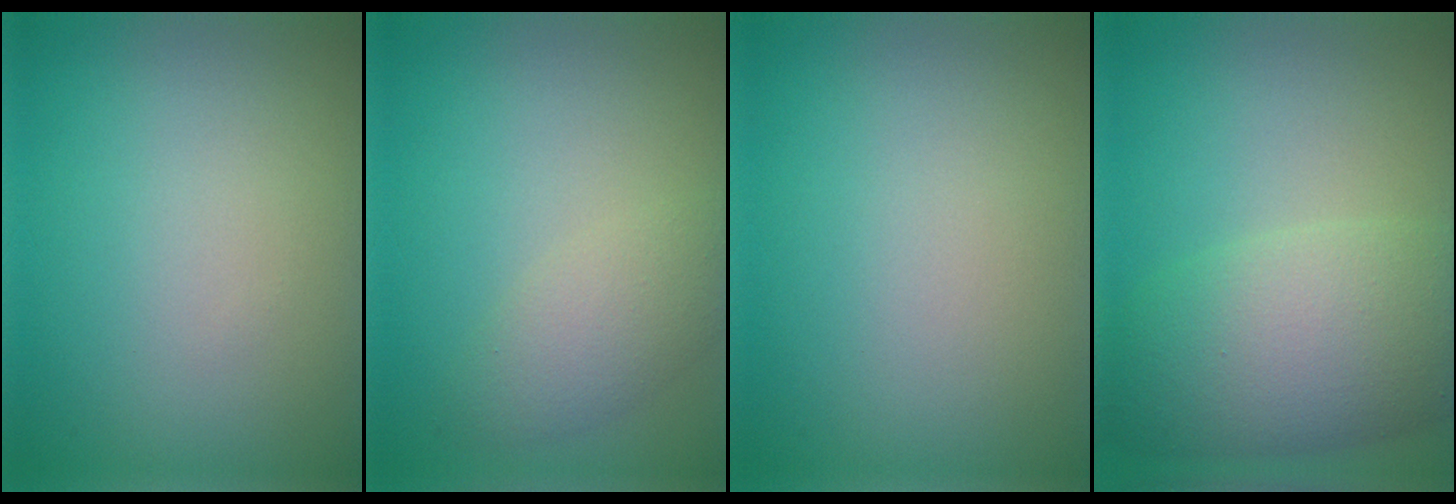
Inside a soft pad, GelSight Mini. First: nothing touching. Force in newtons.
{"total": 2.9, "press": 2.9, "slide": 0.2}
{"total": 0.0}
{"total": 8.2, "press": 8.2, "slide": 0.2}